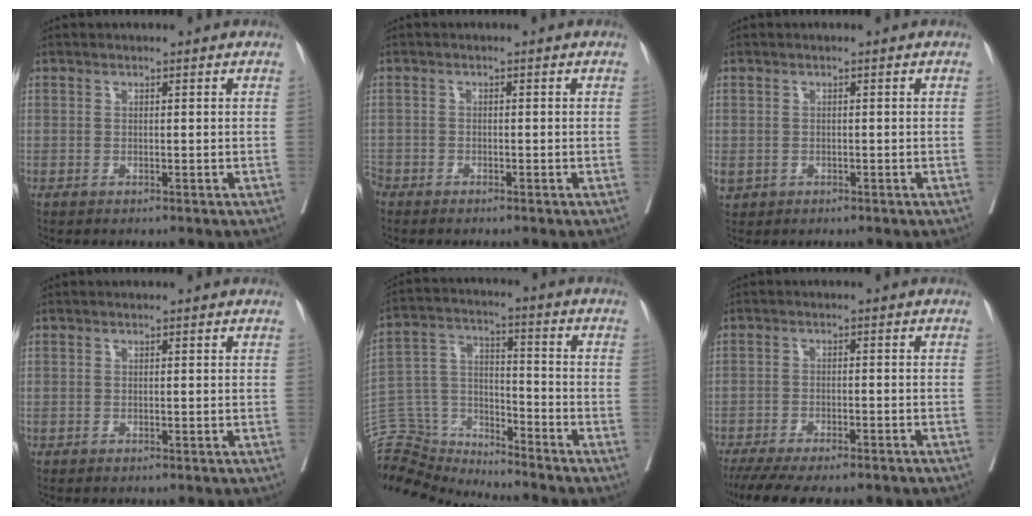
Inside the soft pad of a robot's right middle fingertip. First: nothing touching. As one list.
[{"total": 2.4, "force": [-2.0, 1.3, 0.5], "torque": [-0.012, 0.000, -0.040]}, {"total": 2.4, "force": [-0.7, 2.0, 1.0], "torque": [-0.024, -0.001, -0.004]}, {"total": 0.0}, {"total": 11.8, "force": [-11.6, 1.8, -0.7], "torque": [0.001, 0.061, -0.218]}, {"total": 14.7, "force": [-12.0, 3.6, 7.7], "torque": [-0.146, -0.024, -0.170]}]